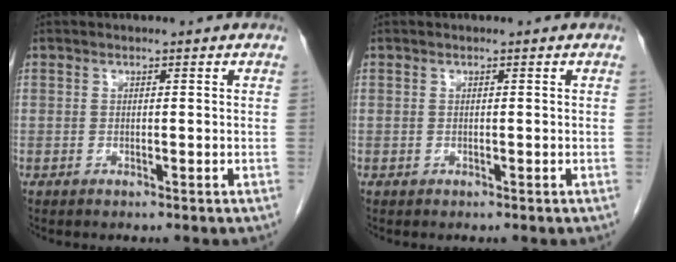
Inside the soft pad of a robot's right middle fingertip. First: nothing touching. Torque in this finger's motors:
{"motor_torque": [-0.16, -0.03, -0.01, 0.00]}